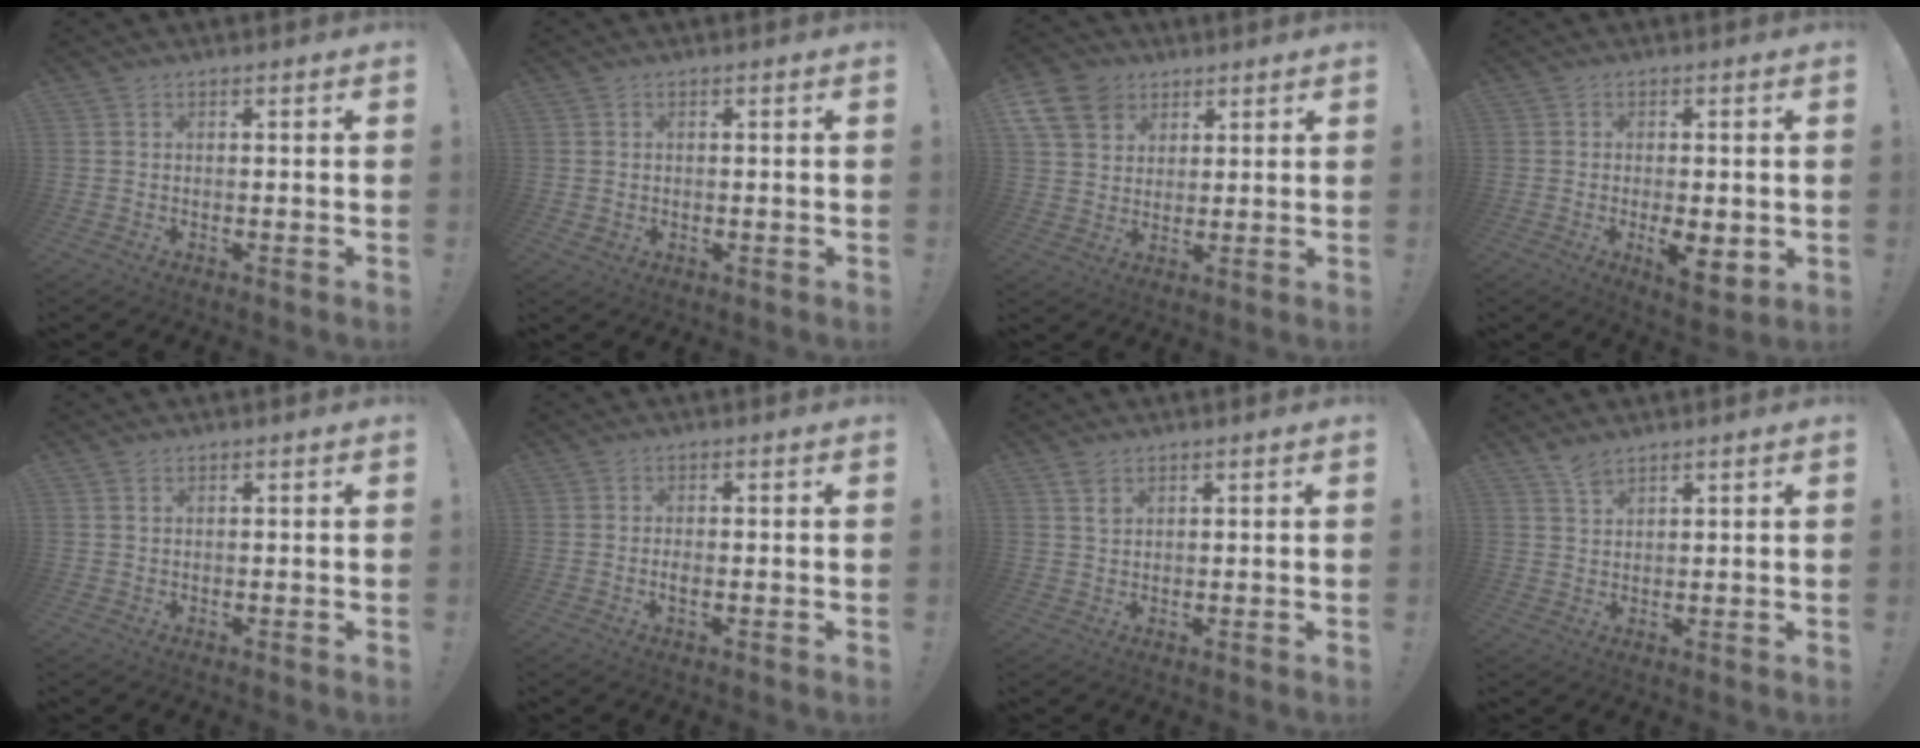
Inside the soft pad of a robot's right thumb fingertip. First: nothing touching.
{"total": 1.2, "force": [0.6, 1.0, 0.4], "torque": [0.001, -0.003, 0.010]}
{"total": 11.5, "force": [5.6, 8.8, 5.0], "torque": [-0.086, -0.034, 0.113]}
{"total": 7.4, "force": [-1.5, 2.9, 6.6], "torque": [-0.091, -0.009, -0.021]}
{"total": 0.5, "force": [0.3, 0.4, 0.2], "torque": [-0.005, 0.002, 0.006]}
{"total": 1.7, "force": [-0.7, 0.6, 1.5], "torque": [-0.020, -0.002, -0.013]}
{"total": 2.2, "force": [1.5, 1.1, 1.0], "torque": [-0.012, -0.006, 0.026]}
{"total": 3.5, "force": [3.0, 1.0, 1.6], "torque": [-0.021, -0.021, 0.052]}